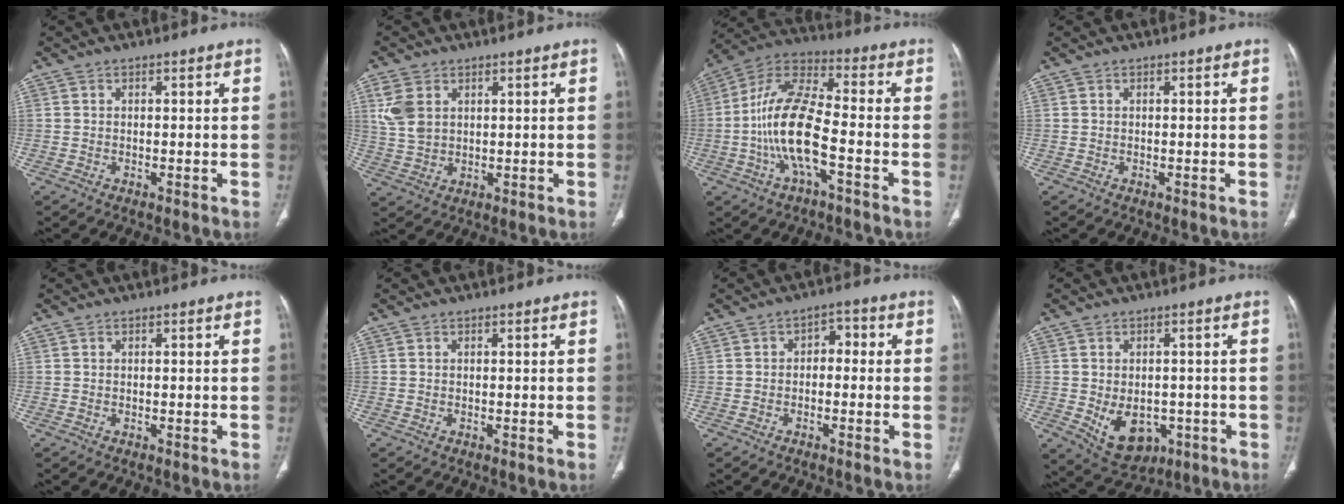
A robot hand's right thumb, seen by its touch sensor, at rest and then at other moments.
{"total": 6.5, "force": [2.4, 4.4, 4.1], "torque": [-0.087, -0.005, 0.056]}
{"total": 15.0, "force": [-3.9, 5.2, 13.5], "torque": [-0.276, 0.040, -0.076]}
{"total": 0.0}
{"total": 0.0}
{"total": 0.0}
{"total": 3.7, "force": [-0.4, 2.7, 2.6], "torque": [-0.020, 0.022, -0.018]}
{"total": 9.4, "force": [-2.6, 6.8, 6.0], "torque": [-0.073, 0.004, -0.018]}